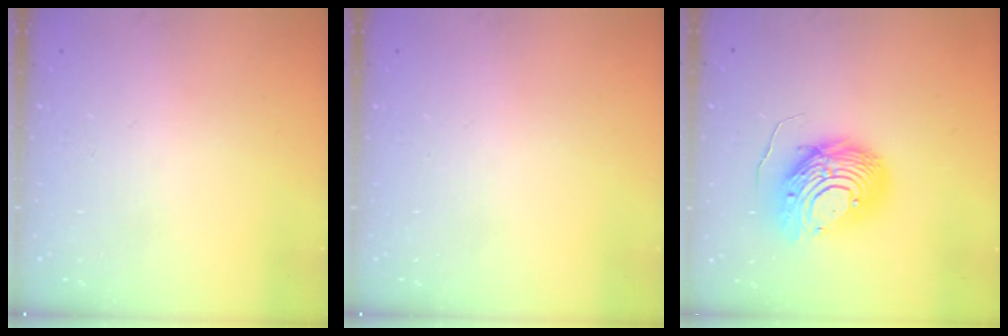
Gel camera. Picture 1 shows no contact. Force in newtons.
{"total": 0.0}
{"total": 16.1, "press": 16.0, "slide": 1.3}